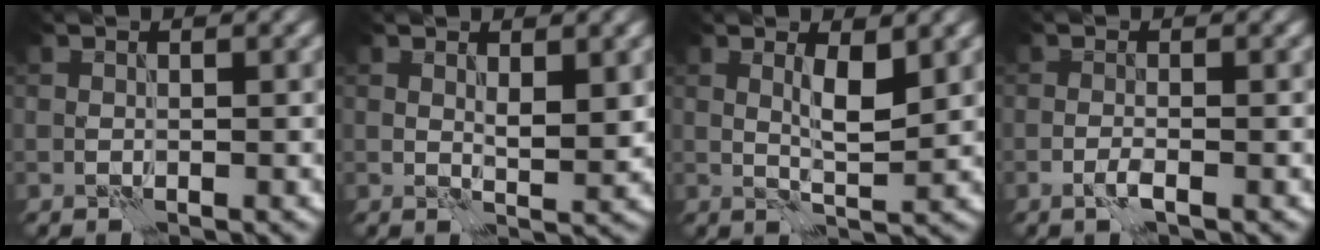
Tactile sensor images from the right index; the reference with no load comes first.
{"total": 1.8, "force": [0.8, 0.4, 1.5], "torque": [-0.023, -0.004, 0.017]}
{"total": 2.6, "force": [1.0, 0.4, 2.4], "torque": [-0.043, -0.004, 0.018]}
{"total": 1.3, "force": [-0.7, 0.2, 1.1], "torque": [-0.022, 0.002, -0.018]}